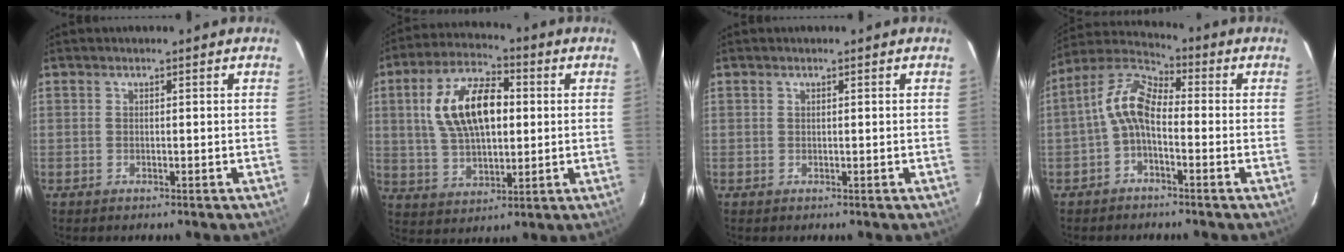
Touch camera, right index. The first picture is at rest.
{"total": 15.4, "force": [2.7, 7.9, 12.9], "torque": [-0.247, 0.021, 0.052]}
{"total": 0.0}
{"total": 7.8, "force": [-1.9, 3.9, 6.4], "torque": [-0.141, 0.024, -0.044]}